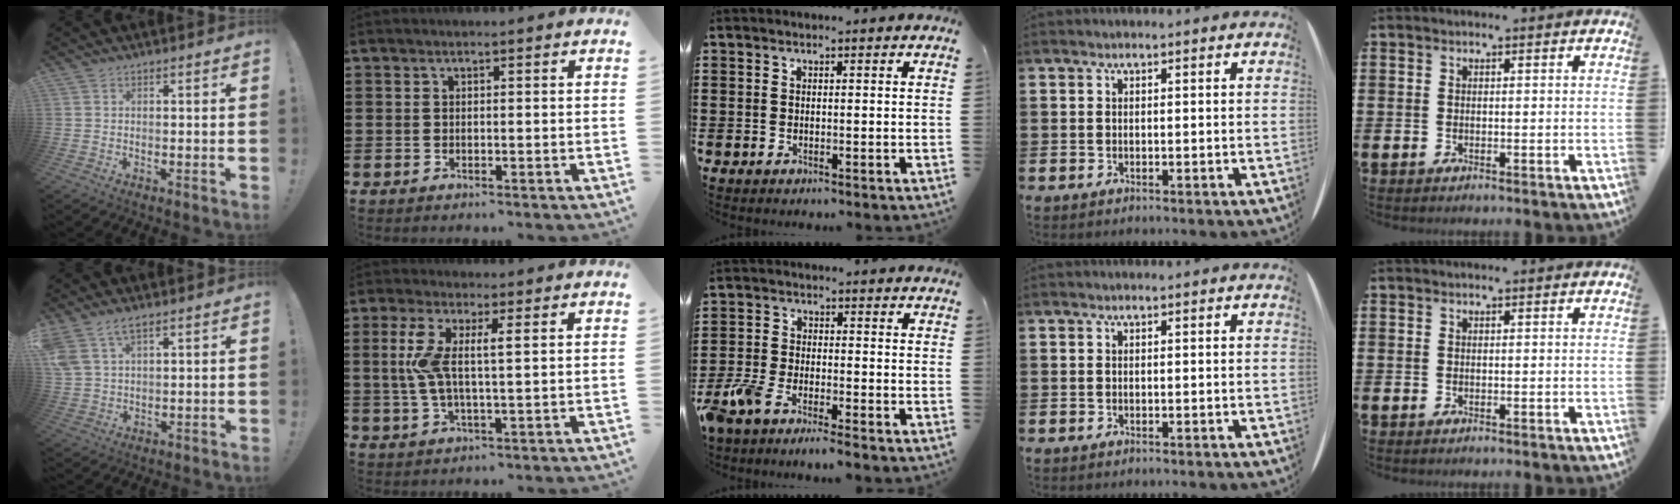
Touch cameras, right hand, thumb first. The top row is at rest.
{"thumb": {"total": 6.6, "force": [4.5, 2.8, 4.0], "torque": [-0.077, -0.014, 0.089]}, "index": {"total": 6.1, "force": [1.1, 1.3, 5.9], "torque": [-0.139, -0.009, 0.010]}, "middle": {"total": 4.9, "force": [-4.4, 0.8, 2.1], "torque": [-0.070, -0.013, -0.092]}}